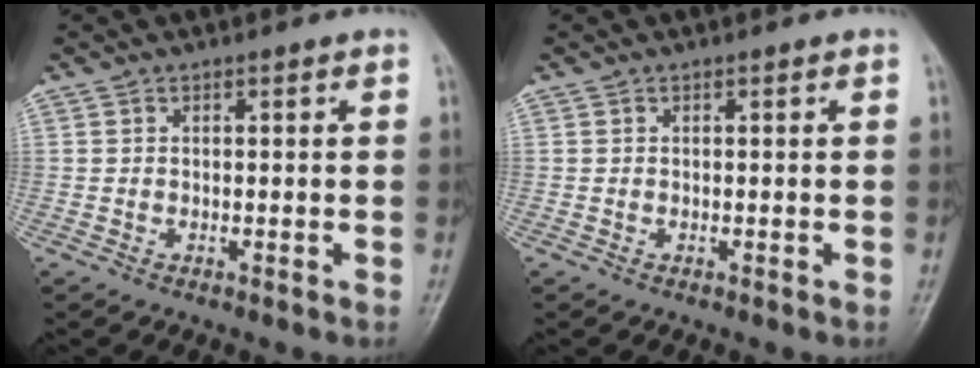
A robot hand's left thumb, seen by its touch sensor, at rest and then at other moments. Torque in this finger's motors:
{"motor_torque": [-0.03, 0.03, -0.13, -0.10, 0.00]}